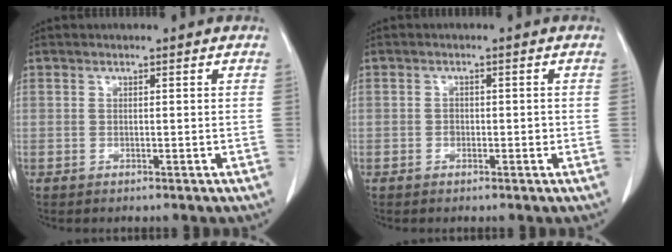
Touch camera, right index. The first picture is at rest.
{"total": 1.2, "force": [-0.3, 1.0, 0.6], "torque": [-0.007, 0.005, -0.002]}